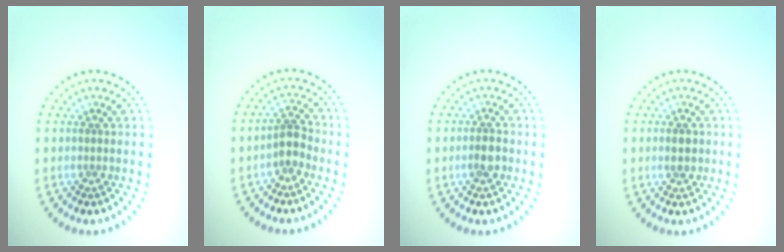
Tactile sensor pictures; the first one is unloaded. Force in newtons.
{"total": 1.9, "press": 1.5, "slide": 1.2}
{"total": 1.7, "press": 1.6, "slide": 0.5}
{"total": 1.7, "press": 1.7, "slide": 0.1}